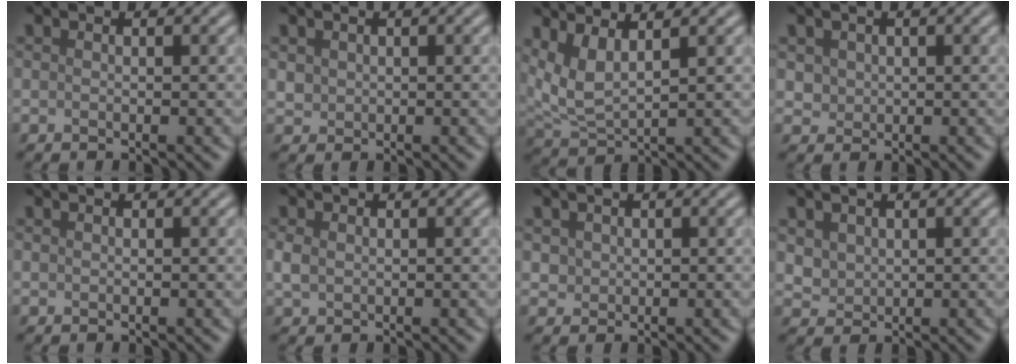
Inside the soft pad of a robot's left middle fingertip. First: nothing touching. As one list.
[{"total": 1.1, "force": [0.3, 1.0, 0.3], "torque": [-0.007, -0.004, 0.011]}, {"total": 3.9, "force": [1.9, 1.3, 3.1], "torque": [-0.083, -0.003, 0.051]}, {"total": 1.5, "force": [0.5, 1.4, 0.5], "torque": [-0.015, -0.007, 0.018]}, {"total": 0.0}, {"total": 1.4, "force": [0.0, 1.2, 0.8], "torque": [-0.022, 0.000, 0.003]}, {"total": 1.1, "force": [0.3, 1.0, 0.2], "torque": [-0.005, -0.005, 0.010]}, {"total": 1.8, "force": [0.8, 1.4, 0.7], "torque": [-0.021, -0.010, 0.024]}]